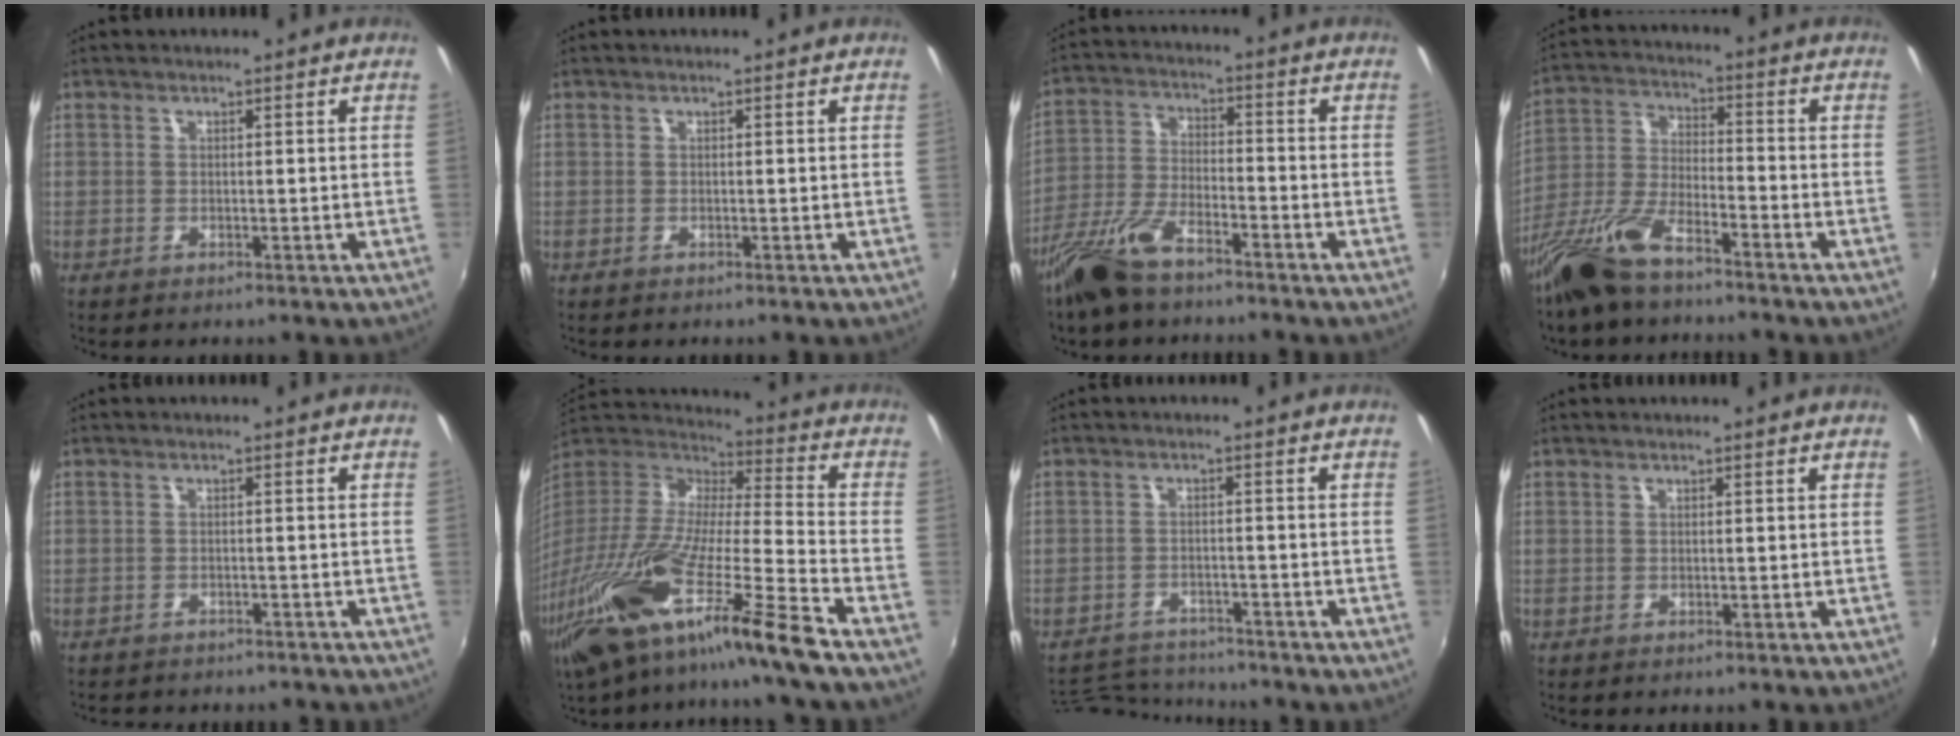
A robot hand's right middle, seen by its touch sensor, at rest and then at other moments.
{"total": 0.0}
{"total": 11.1, "force": [-8.0, 3.7, 6.7], "torque": [-0.148, -0.013, -0.159]}
{"total": 13.1, "force": [-9.3, 4.2, 8.1], "torque": [-0.185, -0.011, -0.189]}
{"total": 5.4, "force": [-4.9, 1.7, 1.7], "torque": [-0.042, -0.016, -0.067]}
{"total": 27.6, "force": [-19.5, 0.7, 19.6], "torque": [-0.341, -0.064, -0.356]}
{"total": 8.2, "force": [-8.0, 1.4, 1.3], "torque": [-0.046, 0.004, -0.131]}
{"total": 0.0}